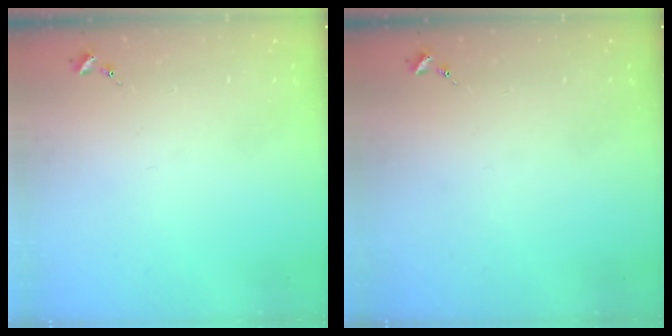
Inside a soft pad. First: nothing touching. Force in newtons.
{"total": 0.0}